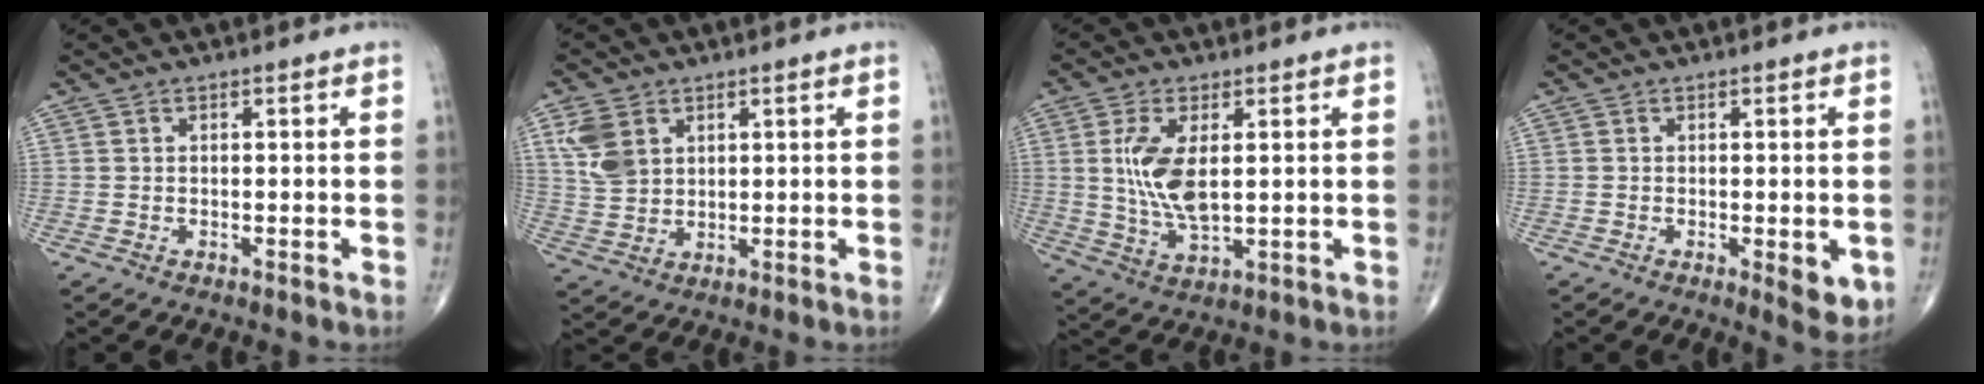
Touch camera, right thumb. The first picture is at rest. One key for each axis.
{"total": 7.2, "fx": 3.0, "fy": 5.1, "fz": 4.2, "tx": -0.077, "ty": -0.007, "tz": 0.067}
{"total": 9.7, "fx": 1.6, "fy": 4.3, "fz": 8.6, "tx": -0.176, "ty": -0.015, "tz": 0.039}
{"total": 4.8, "fx": -1.2, "fy": 1.8, "fz": 4.3, "tx": -0.046, "ty": -0.010, "tz": -0.012}